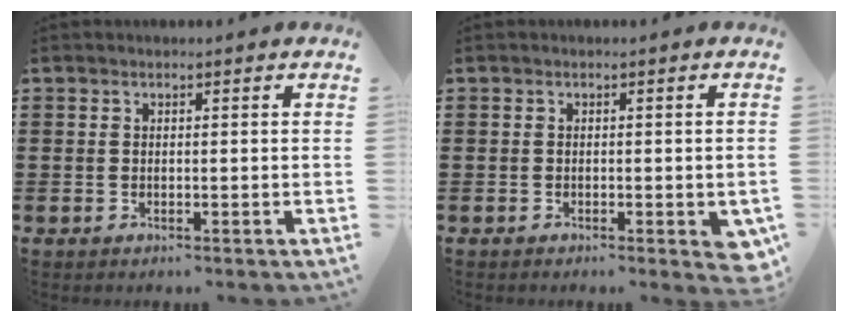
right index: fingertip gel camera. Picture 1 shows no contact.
{"total": 1.3, "force": [-0.7, 0.7, 0.8], "torque": [-0.015, -0.001, -0.013]}